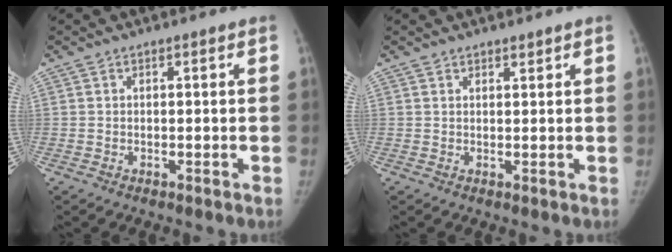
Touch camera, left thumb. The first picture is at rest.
{"total": 1.1, "force": [1.0, 0.4, 0.2], "torque": [0.005, -0.007, 0.014]}